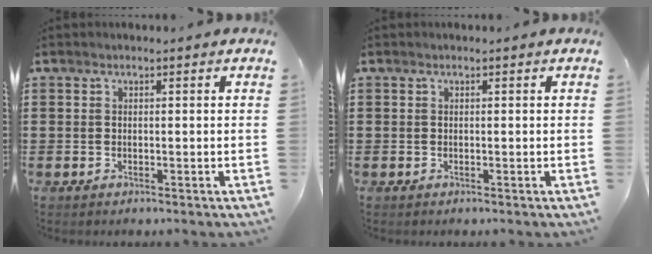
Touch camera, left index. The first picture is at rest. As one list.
[{"total": 0.0}]